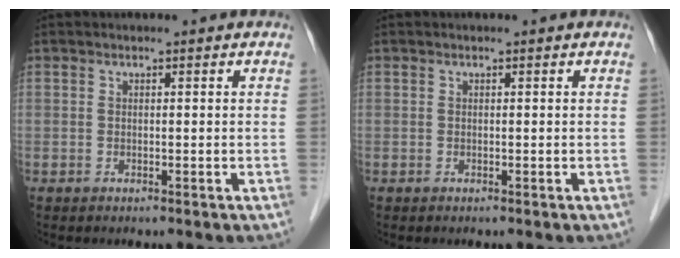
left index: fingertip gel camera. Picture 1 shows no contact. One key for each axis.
{"total": 0.0}